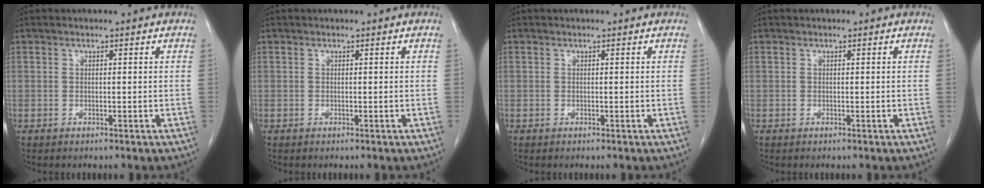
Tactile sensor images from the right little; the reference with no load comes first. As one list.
[{"total": 0.0}, {"total": 0.0}, {"total": 0.0}]